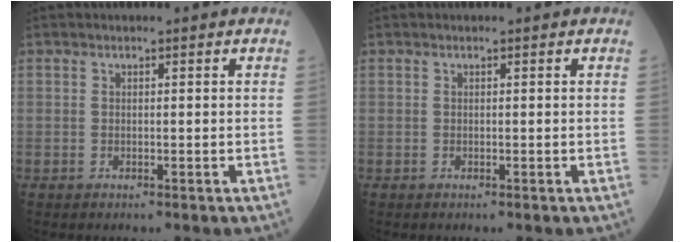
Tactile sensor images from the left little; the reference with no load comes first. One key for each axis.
{"total": 0.0}